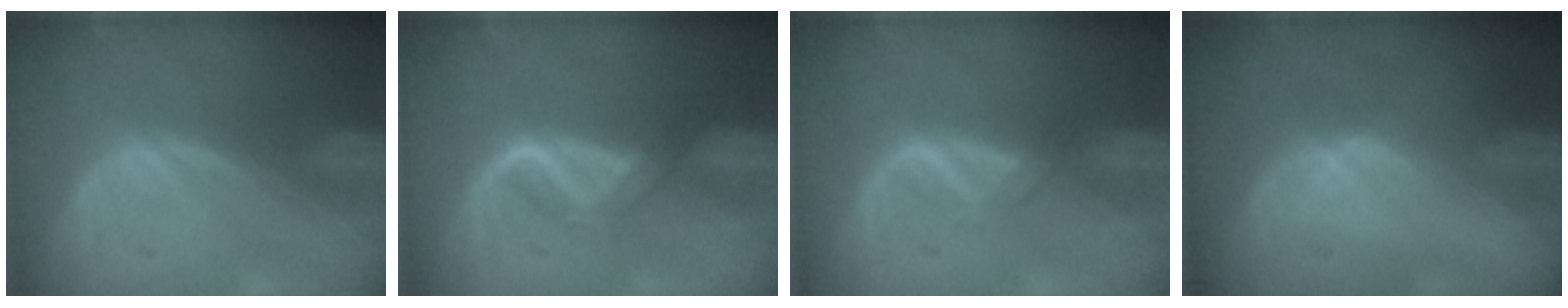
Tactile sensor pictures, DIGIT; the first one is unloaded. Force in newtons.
{"total": 3.5, "press": 3.4, "slide": 0.6}
{"total": 2.1, "press": 2.1, "slide": 0.2}
{"total": 1.4, "press": 1.2, "slide": 0.7}